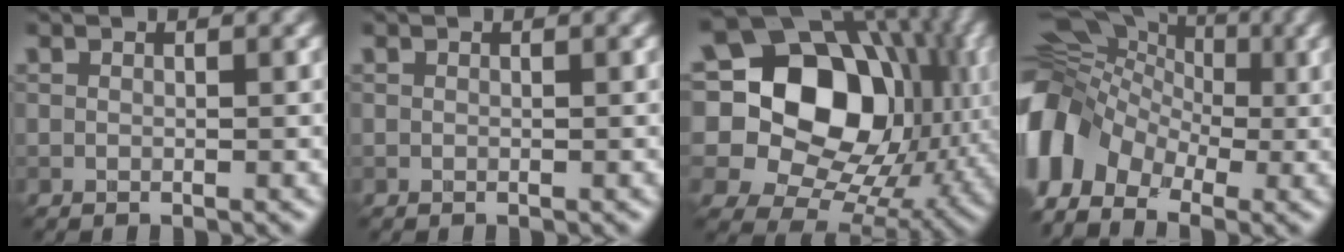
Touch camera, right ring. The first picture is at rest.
{"total": 0.0}
{"total": 21.1, "force": [4.7, 16.1, 12.8], "torque": [-0.243, 0.045, 0.080]}
{"total": 10.2, "force": [-2.3, 7.4, 6.6], "torque": [-0.127, 0.008, -0.057]}